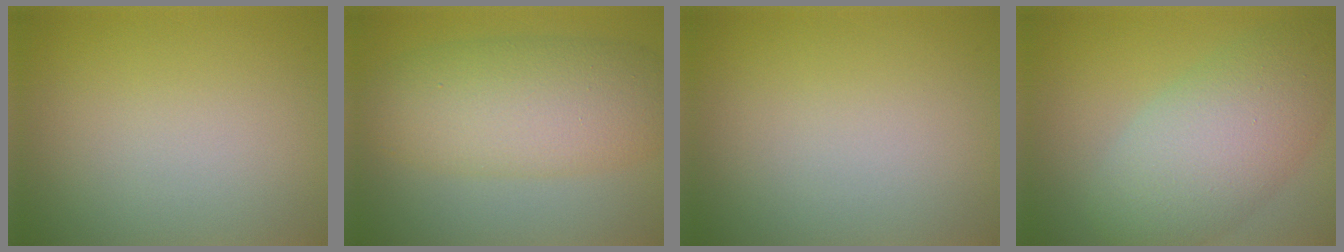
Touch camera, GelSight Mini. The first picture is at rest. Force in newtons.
{"total": 7.4, "press": 7.4, "slide": 0.2}
{"total": 0.0}
{"total": 7.9, "press": 7.9, "slide": 0.3}